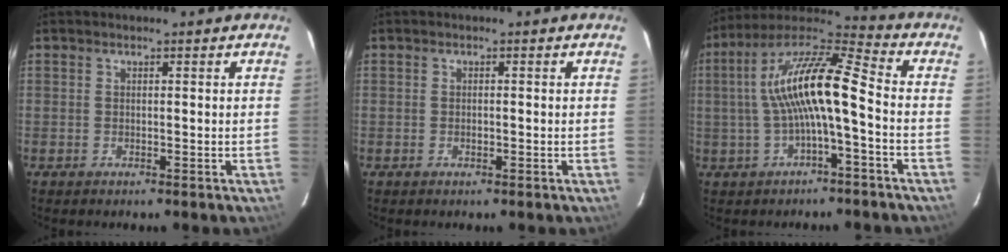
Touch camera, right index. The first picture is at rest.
{"total": 0.8, "force": [-0.4, 0.4, 0.6], "torque": [-0.011, 0.001, -0.007]}
{"total": 14.0, "force": [-1.3, 2.5, 13.7], "torque": [-0.263, 0.020, -0.027]}